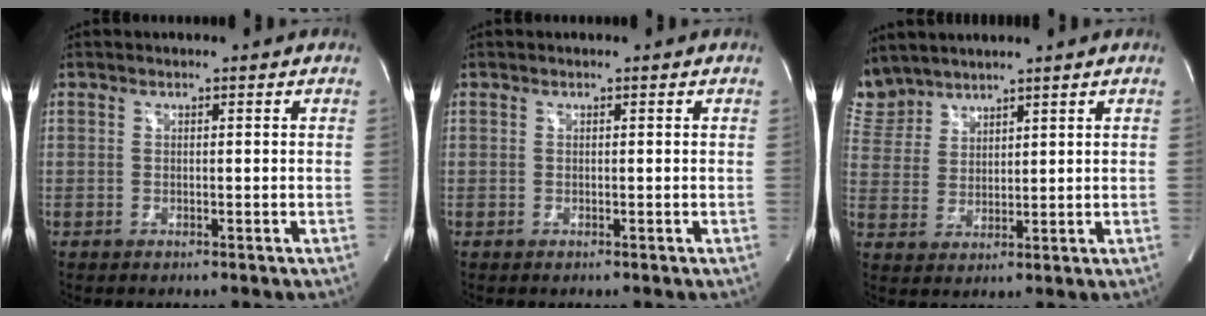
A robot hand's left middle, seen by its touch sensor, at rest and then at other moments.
{"total": 0.0}
{"total": 6.1, "force": [5.9, 1.8, 0.0], "torque": [-0.013, 0.013, 0.133]}